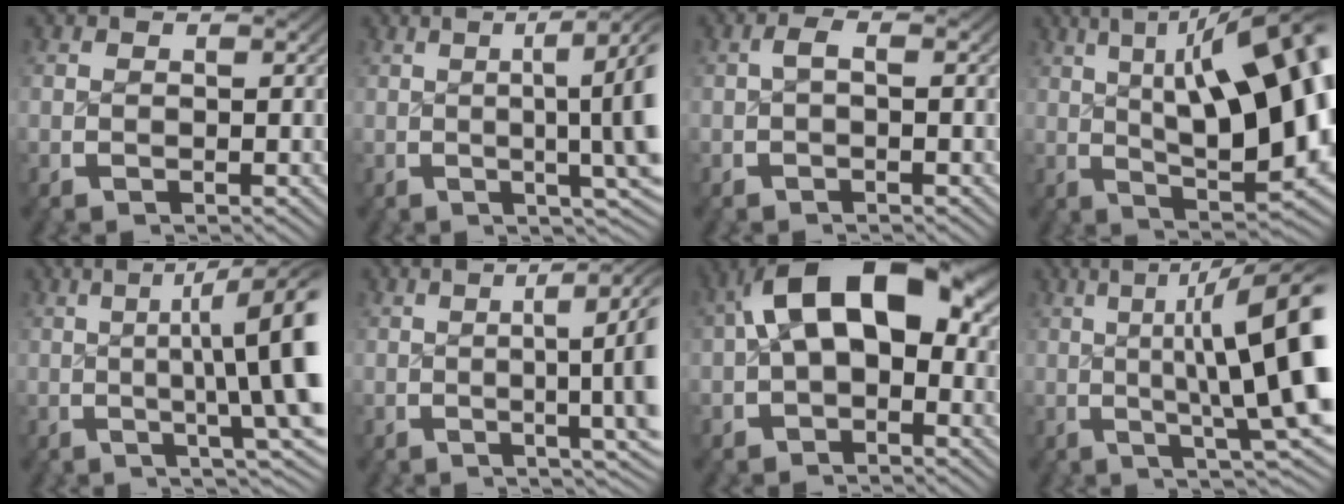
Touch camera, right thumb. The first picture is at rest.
{"total": 7.1, "force": [1.4, 2.0, 6.7], "torque": [-0.081, 0.015, 0.011]}
{"total": 1.1, "force": [0.0, 0.4, 1.0], "torque": [-0.010, 0.007, -0.004]}
{"total": 17.4, "force": [1.9, 9.0, 14.7], "torque": [-0.186, -0.019, 0.038]}
{"total": 10.9, "force": [2.1, 4.0, 9.9], "torque": [-0.119, 0.014, 0.016]}
{"total": 6.2, "force": [1.0, 1.6, 5.9], "torque": [-0.073, 0.013, 0.005]}
{"total": 9.0, "force": [1.1, 5.6, 7.0], "torque": [-0.124, -0.002, 0.020]}
{"total": 13.8, "force": [2.6, 5.9, 12.2], "torque": [-0.153, 0.006, 0.023]}